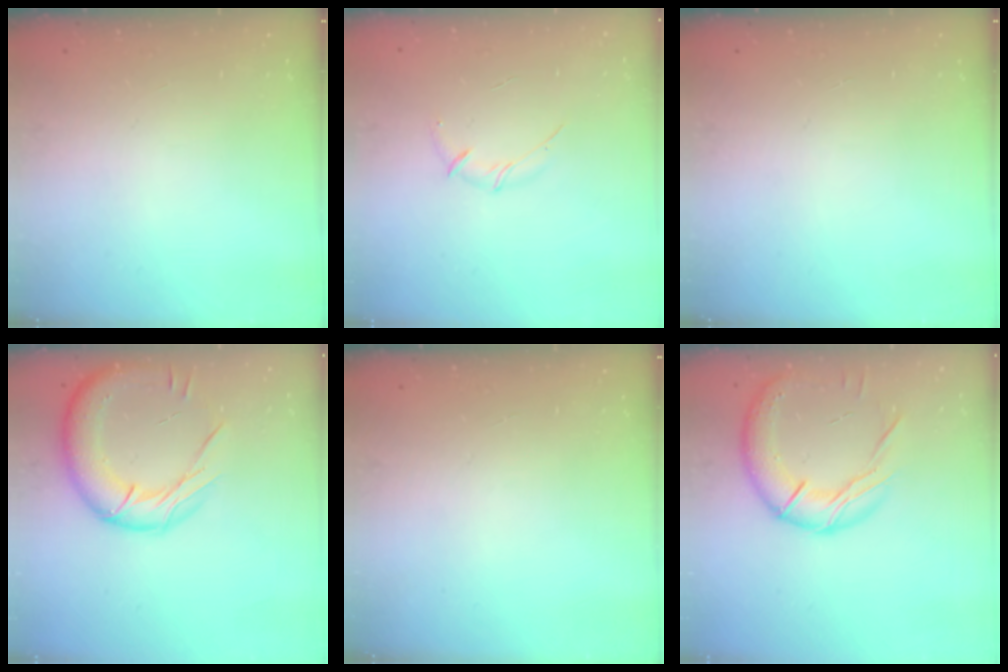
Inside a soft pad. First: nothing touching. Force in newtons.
{"total": 3.6, "press": 3.6, "slide": 0.8}
{"total": 0.0}
{"total": 17.4, "press": 17.2, "slide": 2.7}
{"total": 0.0}
{"total": 17.8, "press": 17.7, "slide": 2.4}